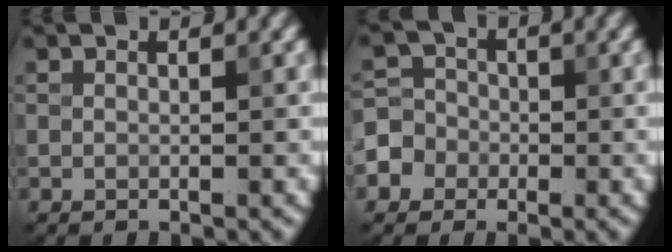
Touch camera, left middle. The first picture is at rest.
{"total": 4.7, "force": [-1.9, 4.1, 0.9], "torque": [0.002, 0.005, -0.052]}